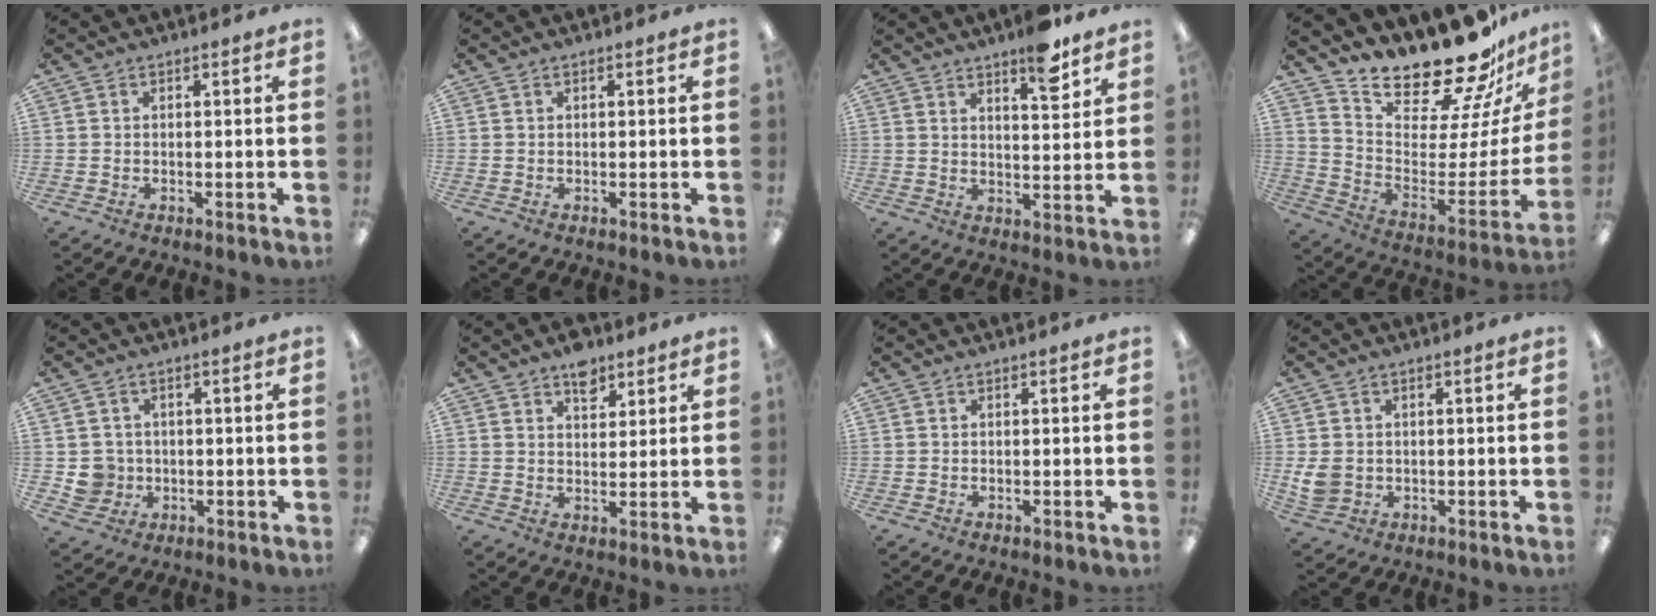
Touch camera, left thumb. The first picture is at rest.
{"total": 0.0}
{"total": 8.2, "force": [6.2, 2.3, 4.9], "torque": [-0.055, -0.038, 0.100]}
{"total": 21.9, "force": [19.7, 5.2, 7.9], "torque": [-0.121, -0.171, 0.336]}
{"total": 5.1, "force": [0.0, 5.0, 0.7], "torque": [-0.008, 0.007, 0.003]}
{"total": 6.1, "force": [4.3, 3.3, 2.6], "torque": [-0.023, -0.021, 0.073]}
{"total": 0.0}
{"total": 4.9, "force": [0.4, 4.3, 2.4], "torque": [-0.049, 0.002, 0.008]}